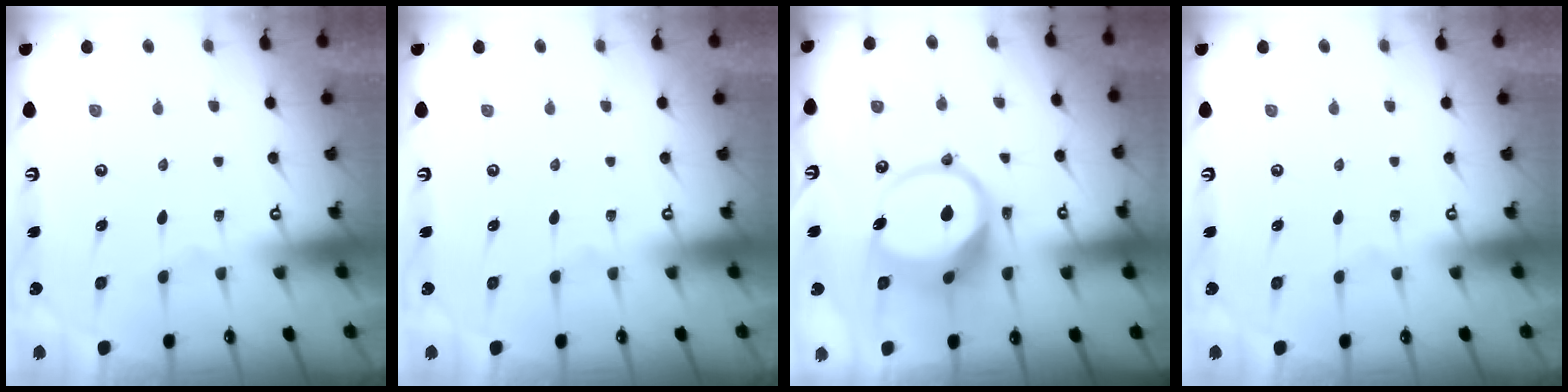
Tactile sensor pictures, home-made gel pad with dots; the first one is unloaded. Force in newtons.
{"total": 0.0}
{"total": 11.4, "press": 11.4, "slide": 1.4}
{"total": 0.0}